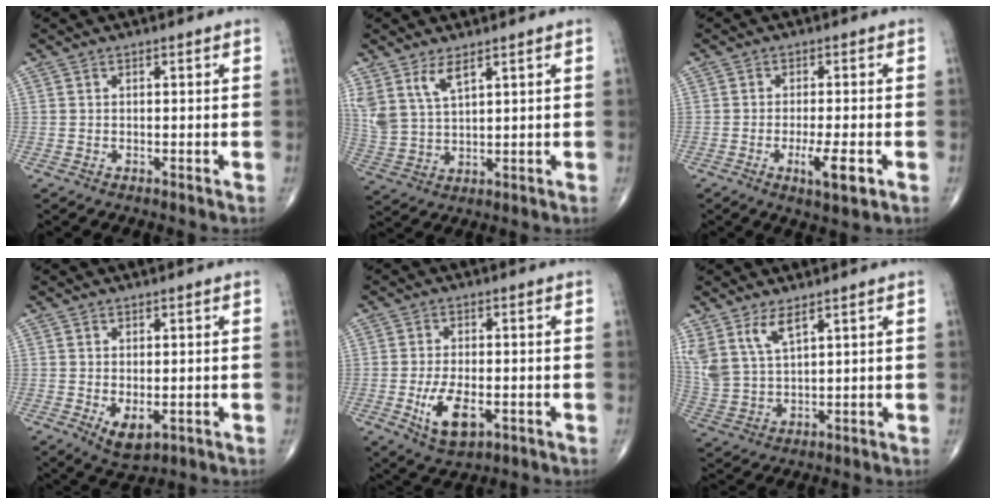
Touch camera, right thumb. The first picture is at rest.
{"total": 7.1, "force": [4.4, 2.8, 4.8], "torque": [-0.098, -0.019, 0.099]}
{"total": 5.8, "force": [-2.1, 1.3, 5.3], "torque": [-0.090, -0.009, -0.032]}
{"total": 4.7, "force": [-1.0, 2.6, 3.9], "torque": [-0.058, -0.011, -0.004]}
{"total": 8.1, "force": [-2.3, 4.0, 6.6], "torque": [-0.117, -0.004, -0.031]}
{"total": 8.2, "force": [5.1, 3.3, 5.5], "torque": [-0.118, -0.021, 0.115]}